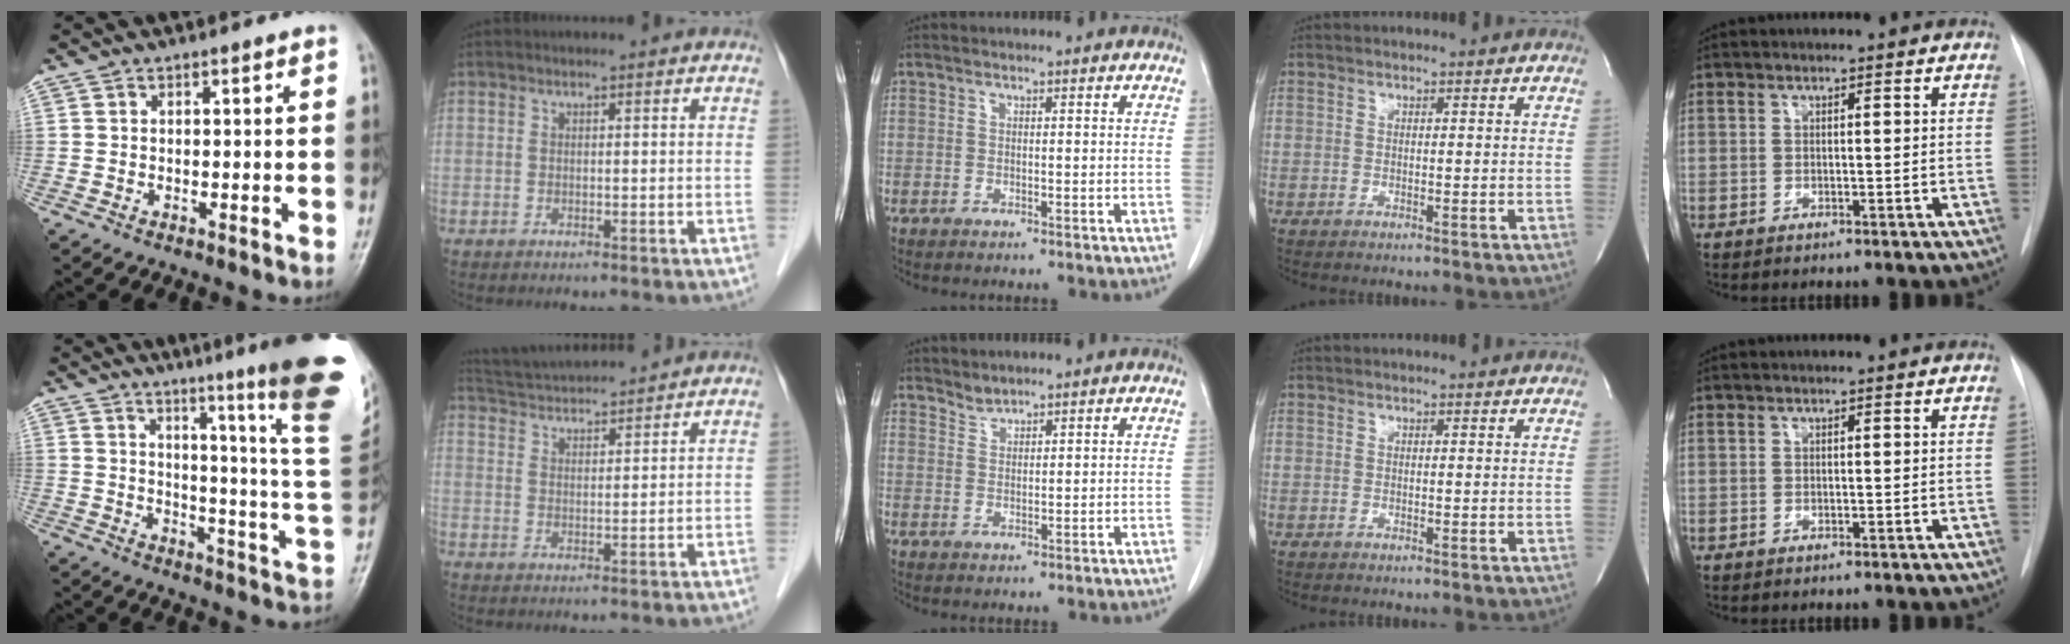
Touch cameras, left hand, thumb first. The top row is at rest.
{"thumb": {"total": 23.5, "force": [14.4, 0.7, 18.5], "torque": [-0.218, -0.103, 0.183]}, "index": {"total": 10.9, "force": [10.4, 0.5, 3.0], "torque": [-0.067, 0.030, 0.171]}, "middle": {"total": 1.6, "force": [1.6, 0.1, -0.2], "torque": [0.002, -0.001, 0.032]}}